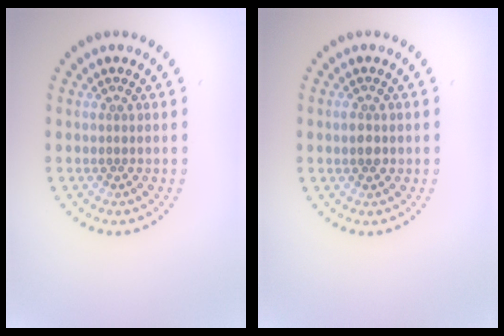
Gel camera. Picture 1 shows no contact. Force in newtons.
{"total": 1.7, "press": 1.7, "slide": 0.0}